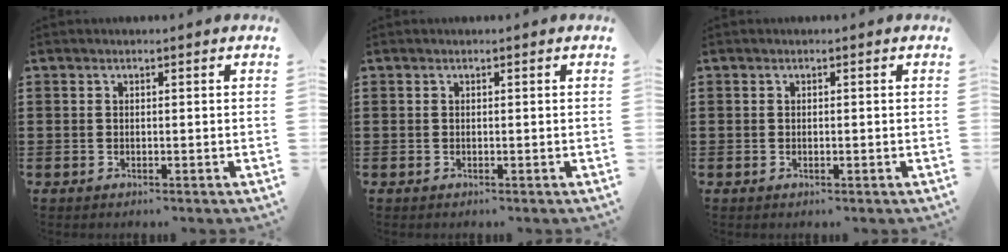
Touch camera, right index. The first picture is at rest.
{"total": 0.0}
{"total": 0.0}